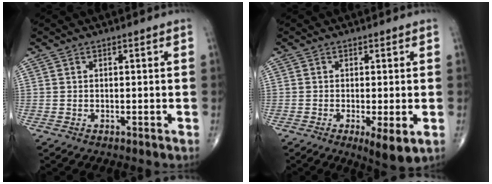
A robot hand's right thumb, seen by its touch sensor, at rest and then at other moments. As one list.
[{"total": 5.5, "force": [-1.6, 1.4, 5.0], "torque": [-0.086, -0.018, -0.026]}]